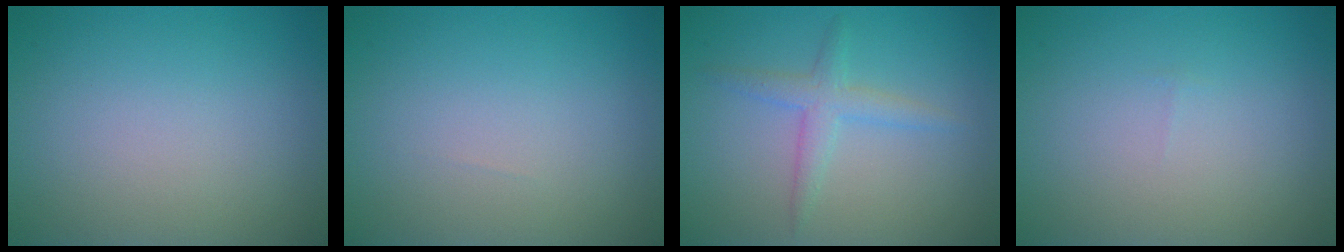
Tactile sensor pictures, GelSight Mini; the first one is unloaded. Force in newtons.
{"total": 0.0}
{"total": 2.2, "press": 2.2, "slide": 0.2}
{"total": 0.0}